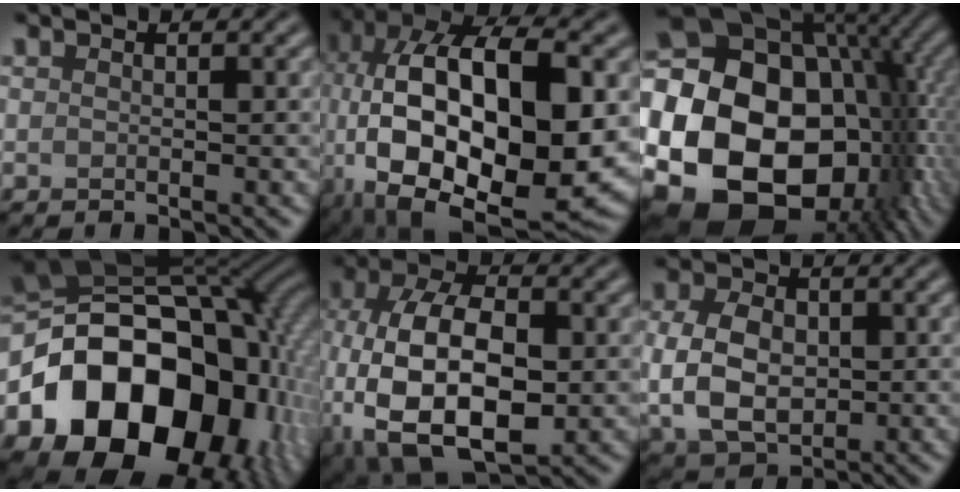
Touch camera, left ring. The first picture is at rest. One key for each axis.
{"total": 18.8, "fx": -0.7, "fy": 9.7, "fz": 16.1, "tx": -0.263, "ty": 0.017, "tz": -0.005}
{"total": 23.7, "fx": -3.2, "fy": 18.6, "fz": 14.3, "tx": -0.249, "ty": -0.008, "tz": -0.081}
{"total": 18.6, "fx": -5.0, "fy": 13.8, "fz": 11.3, "tx": -0.176, "ty": -0.024, "tz": -0.076}
{"total": 13.0, "fx": -2.6, "fy": 7.3, "fz": 10.4, "tx": -0.216, "ty": -0.011, "tz": -0.048}
{"total": 7.1, "fx": -0.1, "fy": 5.0, "fz": 5.1, "tx": -0.109, "ty": -0.004, "tz": -0.004}